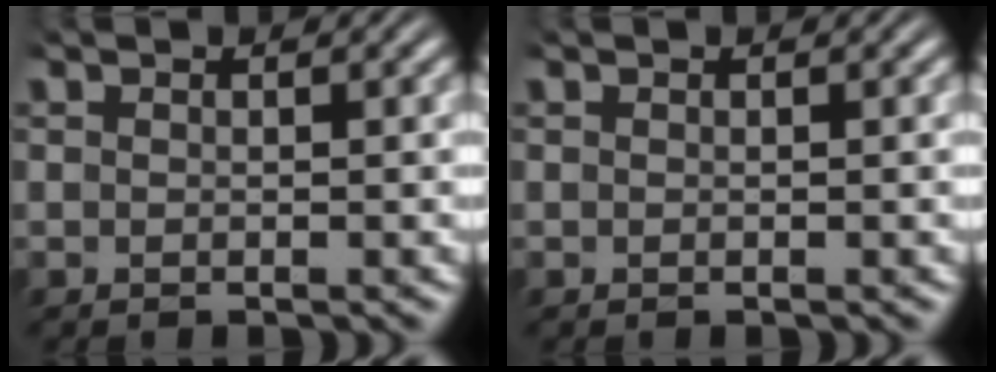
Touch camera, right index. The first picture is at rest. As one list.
[{"total": 0.0}]